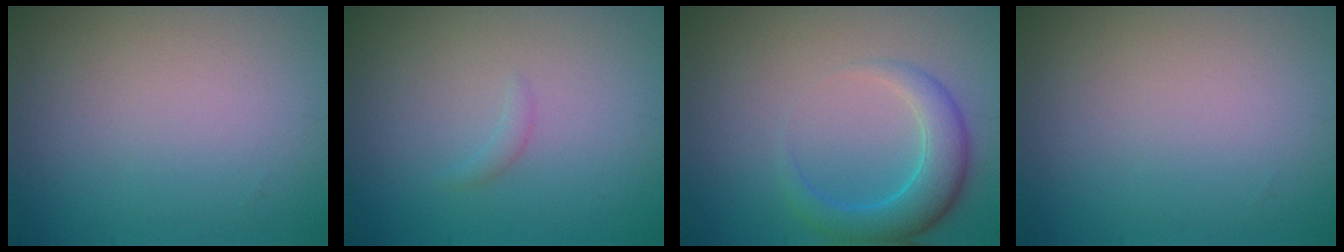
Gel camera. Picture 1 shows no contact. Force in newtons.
{"total": 0.7, "press": 0.7, "slide": 0.1}
{"total": 4.0, "press": 4.0, "slide": 0.3}
{"total": 0.0}